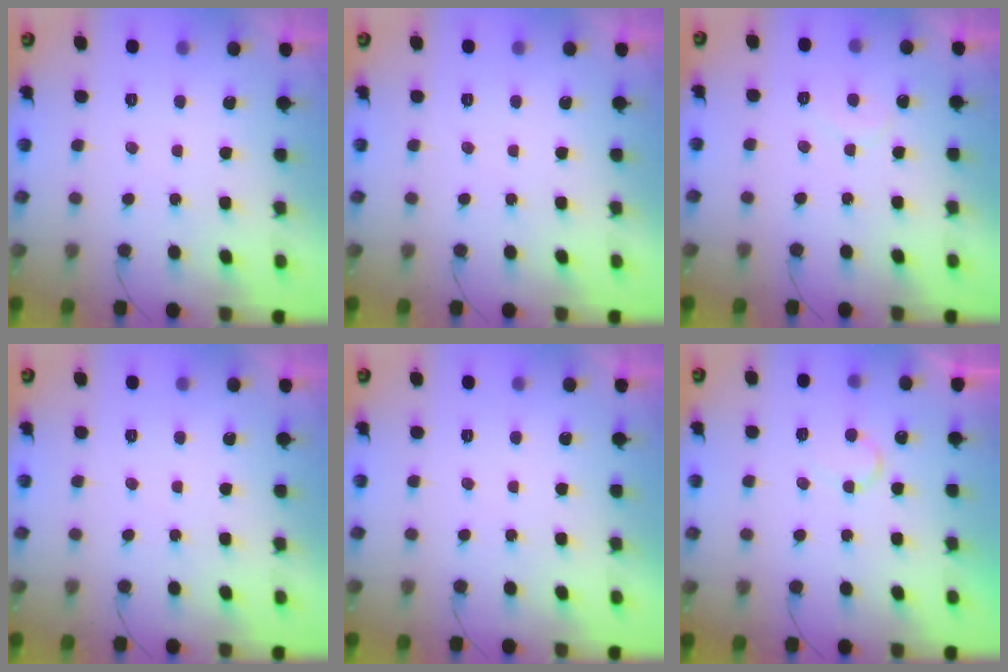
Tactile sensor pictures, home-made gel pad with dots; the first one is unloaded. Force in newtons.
{"total": 0.0}
{"total": 5.5, "press": 5.5, "slide": 0.3}
{"total": 0.0}
{"total": 1.7, "press": 1.7, "slide": 0.1}
{"total": 6.8, "press": 6.8, "slide": 0.5}